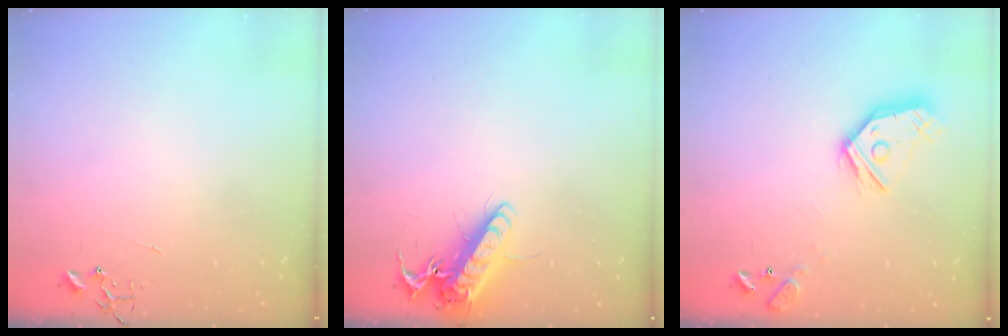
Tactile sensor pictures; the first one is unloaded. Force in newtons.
{"total": 13.8, "press": 13.7, "slide": 1.9}
{"total": 14.1, "press": 14.1, "slide": 1.1}